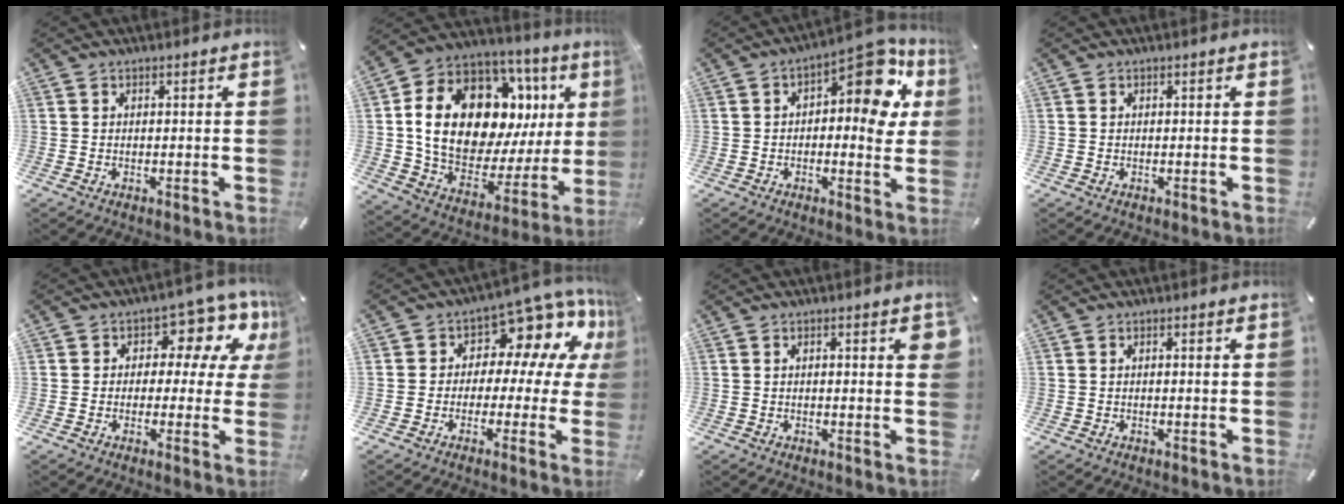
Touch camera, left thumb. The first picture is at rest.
{"total": 23.6, "force": [7.8, 14.5, 16.9], "torque": [-0.300, -0.053, 0.145]}
{"total": 12.9, "force": [5.3, 6.1, 10.1], "torque": [-0.121, -0.052, 0.087]}
{"total": 0.0}
{"total": 10.3, "force": [3.8, 6.8, 6.7], "torque": [-0.085, -0.023, 0.065]}
{"total": 9.2, "force": [4.8, 6.2, 4.8], "torque": [-0.076, -0.048, 0.087]}
{"total": 2.8, "force": [0.5, 0.8, 2.6], "torque": [-0.034, -0.004, 0.005]}
{"total": 0.7, "force": [0.1, 0.2, 0.7], "torque": [-0.014, 0.001, 0.000]}